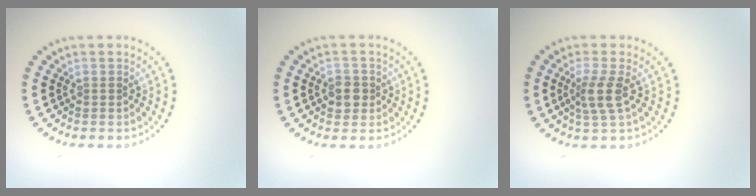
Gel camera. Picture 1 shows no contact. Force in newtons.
{"total": 2.1, "press": 2.0, "slide": 0.6}
{"total": 2.5, "press": 2.0, "slide": 1.4}